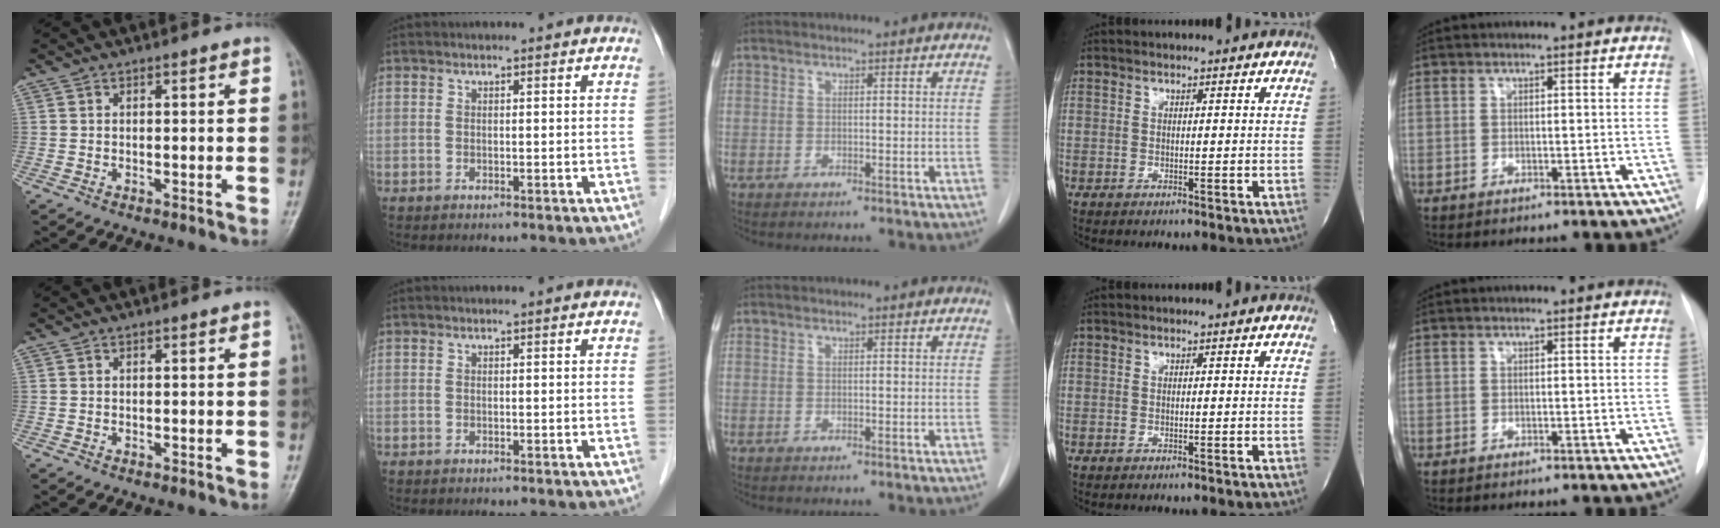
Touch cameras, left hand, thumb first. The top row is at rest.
{}